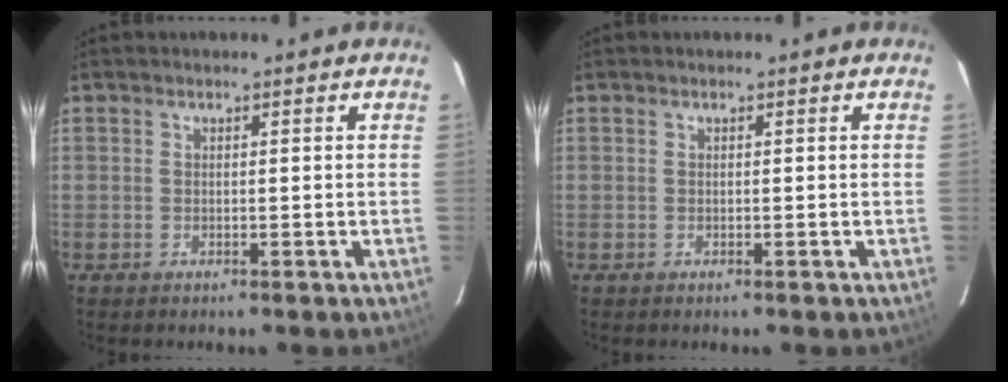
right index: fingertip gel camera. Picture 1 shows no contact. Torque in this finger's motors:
{"motor_torque": [0.00, 0.00, 0.00, 0.00]}